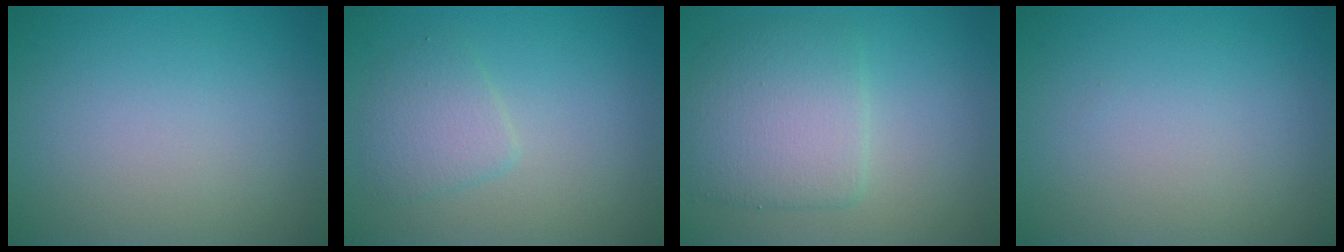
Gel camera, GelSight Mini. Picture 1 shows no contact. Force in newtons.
{"total": 2.4, "press": 2.4, "slide": 0.1}
{"total": 4.9, "press": 4.8, "slide": 0.3}
{"total": 0.0}